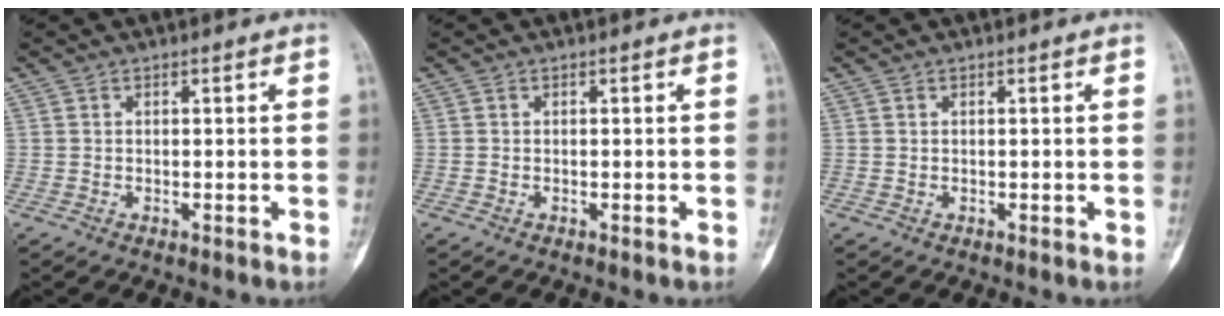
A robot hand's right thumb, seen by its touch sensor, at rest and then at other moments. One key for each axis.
{"total": 0.0}
{"total": 0.0}